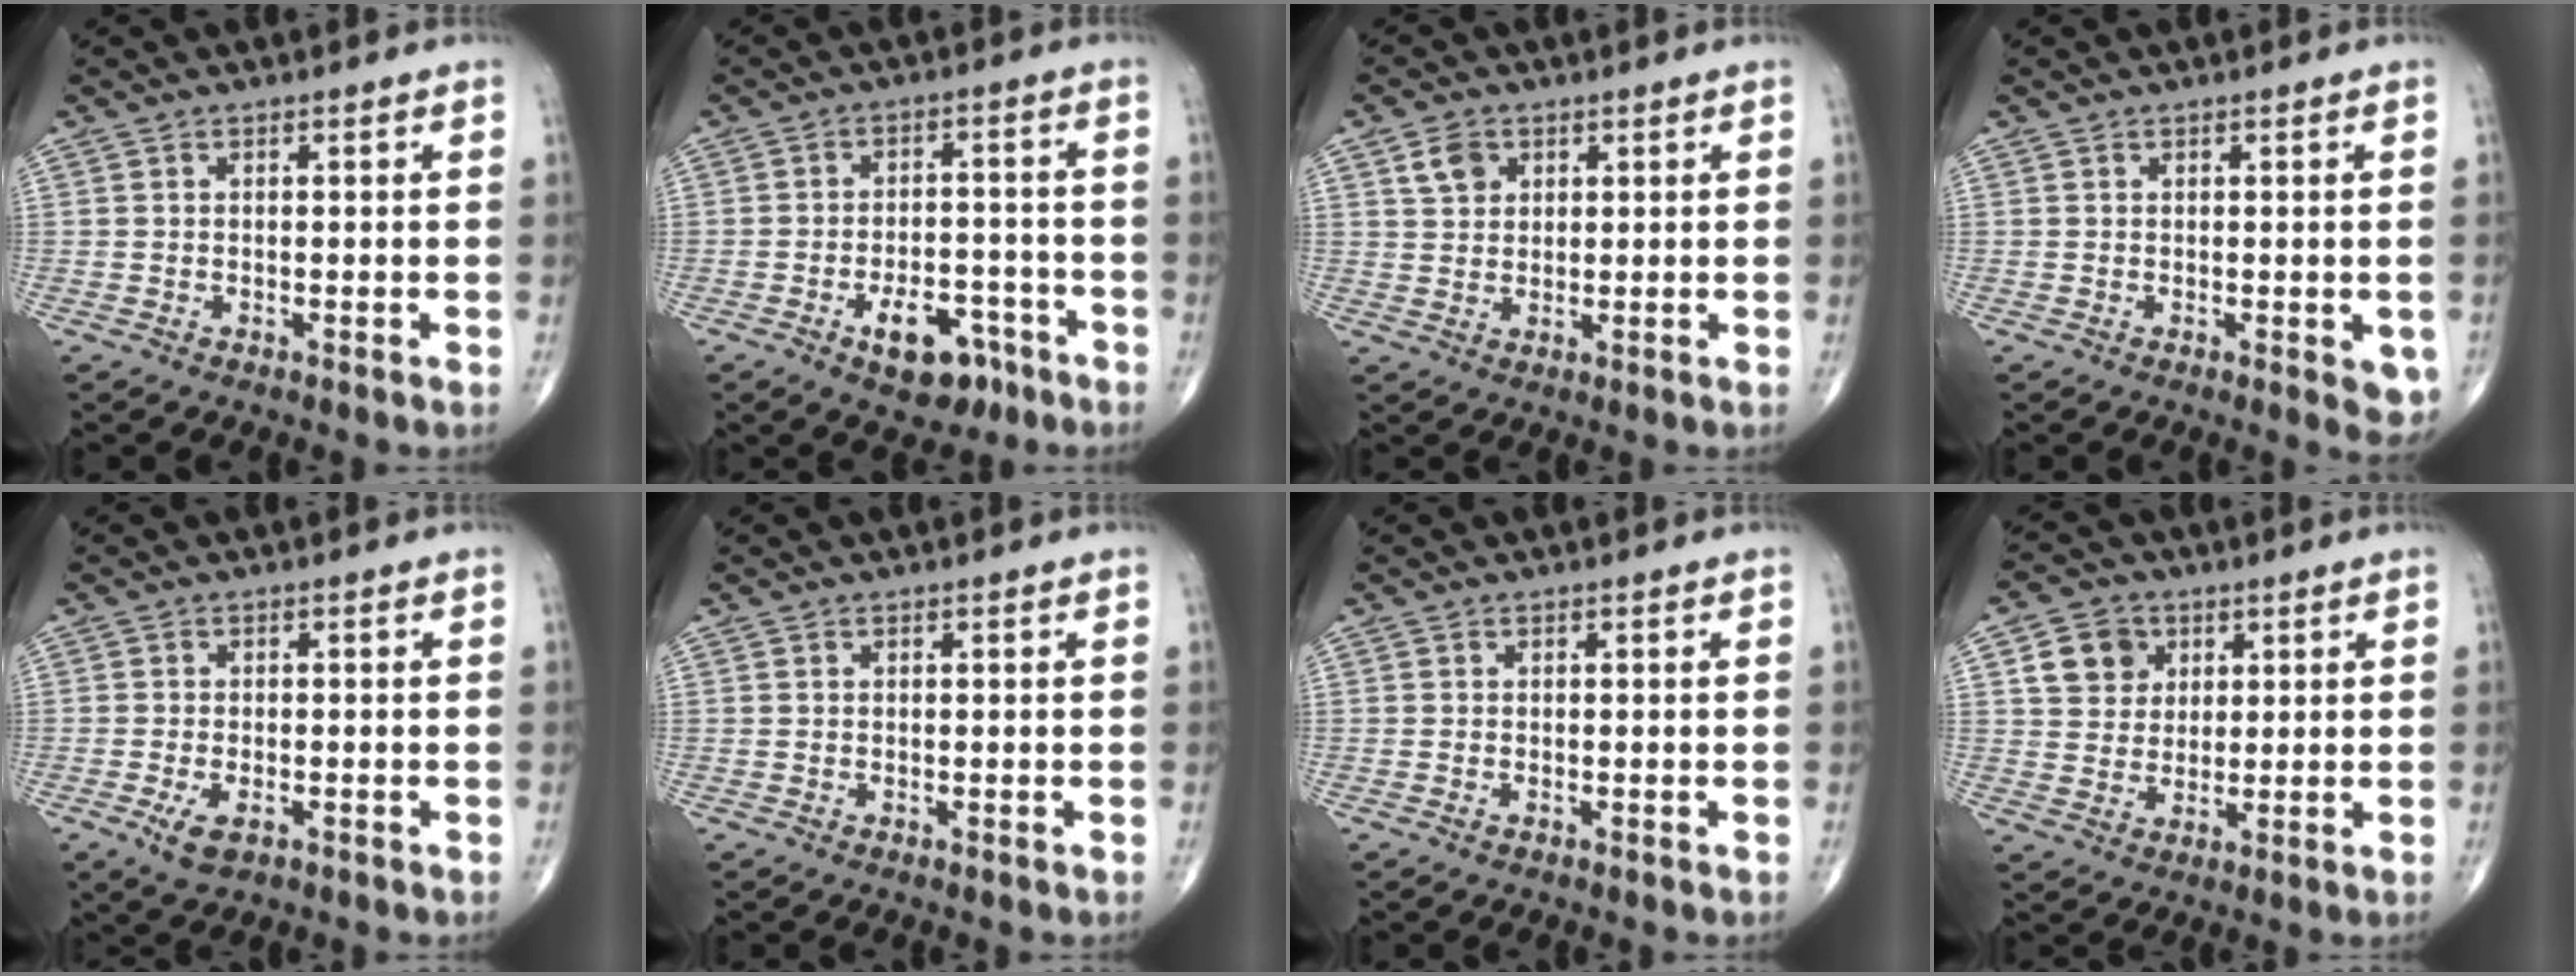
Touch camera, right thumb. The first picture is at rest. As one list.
[{"total": 9.0, "force": [-4.8, 5.0, 5.6], "torque": [-0.061, 0.032, -0.067]}, {"total": 4.2, "force": [2.0, 3.2, 1.9], "torque": [-0.021, -0.007, 0.038]}, {"total": 4.0, "force": [-0.9, 1.6, 3.6], "torque": [-0.024, -0.006, -0.008]}, {"total": 3.8, "force": [-1.6, 1.9, 2.9], "torque": [-0.057, -0.004, -0.023]}, {"total": 0.0}, {"total": 0.0}, {"total": 7.5, "force": [2.8, 6.4, 2.7], "torque": [-0.020, -0.007, 0.051]}]